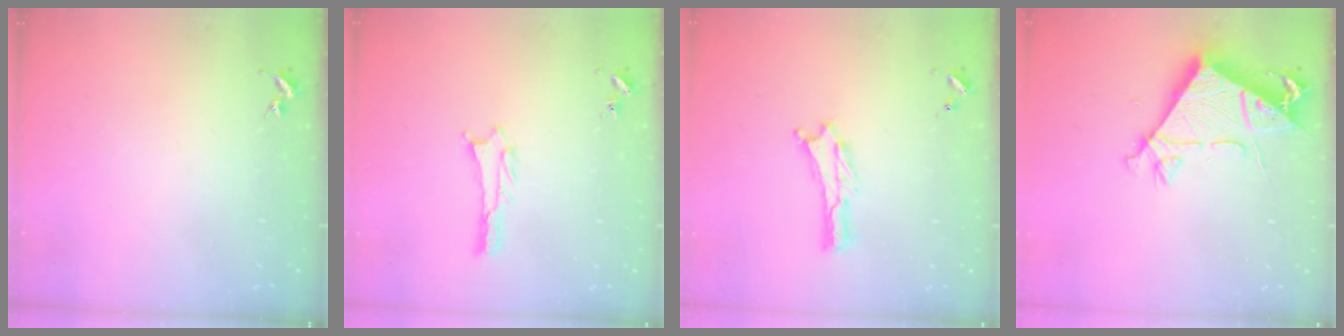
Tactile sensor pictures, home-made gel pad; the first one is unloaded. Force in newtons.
{"total": 0.8, "press": 0.8, "slide": 0.1}
{"total": 0.0}
{"total": 7.8, "press": 7.8, "slide": 0.5}